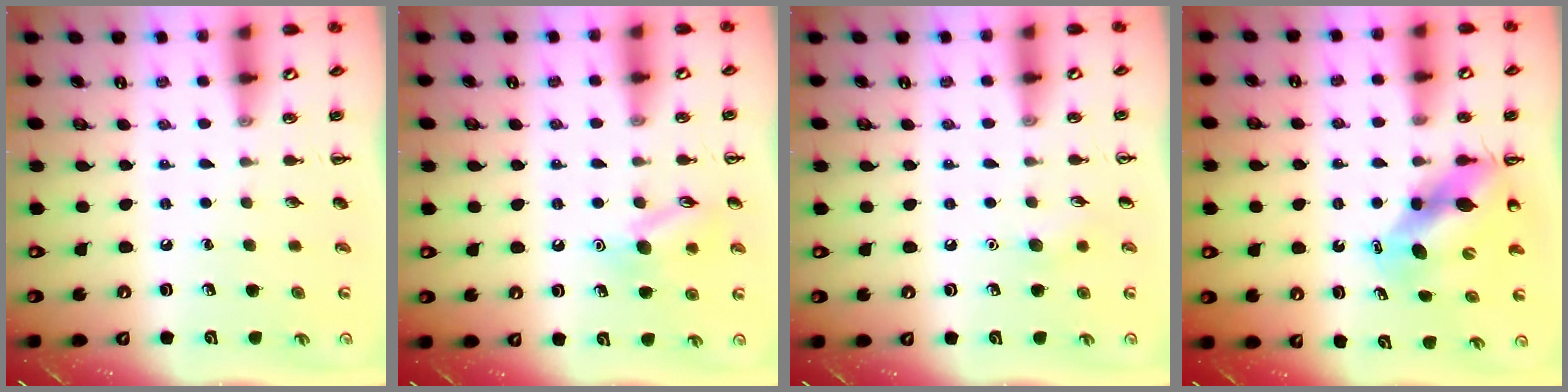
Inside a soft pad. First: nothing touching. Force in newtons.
{"total": 10.5, "press": 10.4, "slide": 0.9}
{"total": 5.2, "press": 4.9, "slide": 1.6}
{"total": 9.5, "press": 9.2, "slide": 2.5}